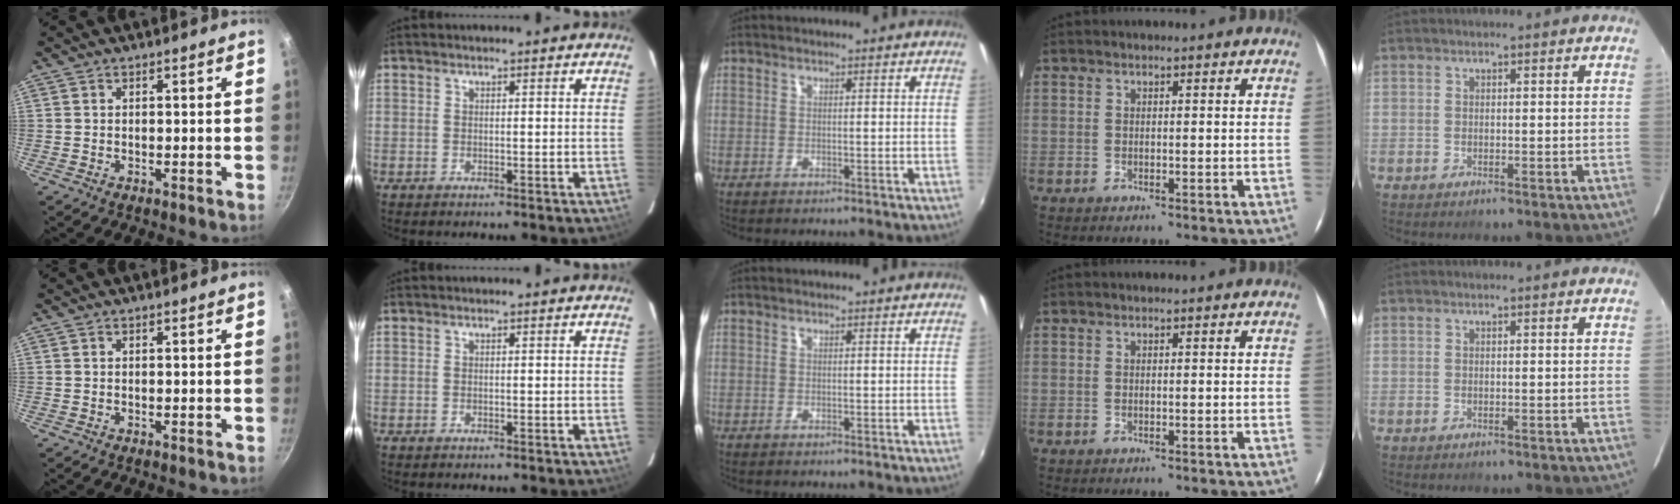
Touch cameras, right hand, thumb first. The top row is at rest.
{}